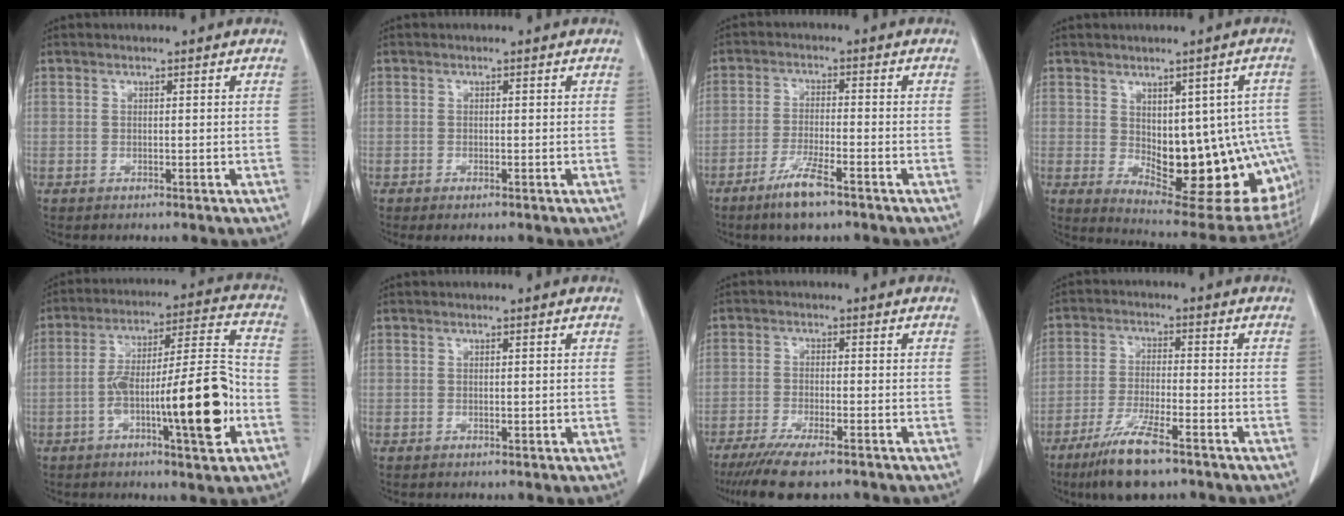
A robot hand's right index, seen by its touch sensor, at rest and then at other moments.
{"total": 0.9, "force": [-0.6, 0.1, 0.7], "torque": [-0.013, -0.003, -0.009]}
{"total": 6.3, "force": [-4.2, 0.7, 4.6], "torque": [-0.095, -0.010, -0.078]}
{"total": 19.2, "force": [-2.7, 8.8, 16.8], "torque": [-0.150, 0.008, -0.007]}
{"total": 17.0, "force": [-5.2, 2.1, 16.1], "torque": [-0.258, 0.016, -0.076]}
{"total": 0.0}
{"total": 9.1, "force": [-7.0, 1.2, 5.7], "torque": [-0.090, -0.020, -0.111]}
{"total": 9.3, "force": [-6.2, 1.3, 6.7], "torque": [-0.134, -0.022, -0.112]}